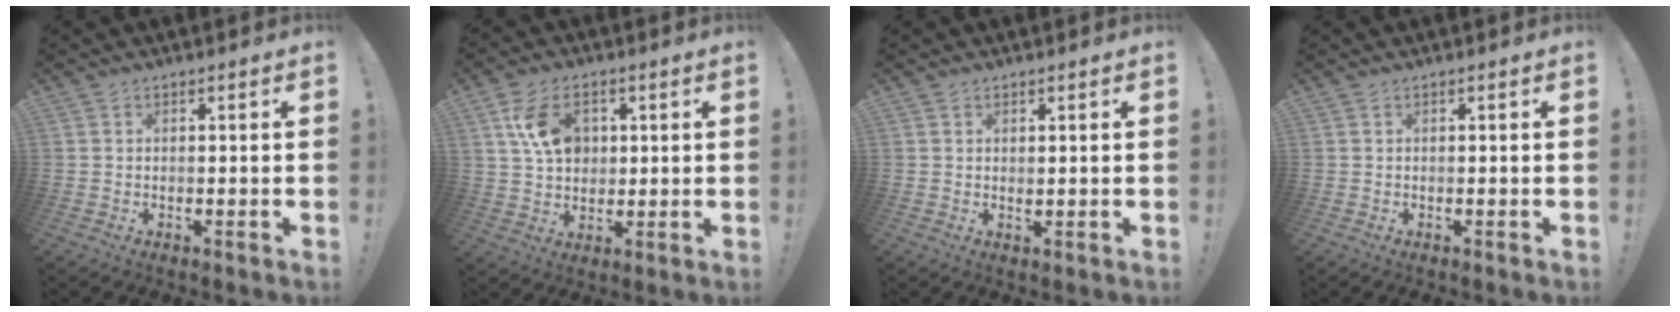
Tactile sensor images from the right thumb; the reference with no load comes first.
{"total": 11.7, "force": [4.0, 8.2, 7.3], "torque": [-0.115, -0.001, 0.076]}
{"total": 1.0, "force": [0.8, 0.4, 0.3], "torque": [0.010, -0.007, 0.013]}
{"total": 0.0}